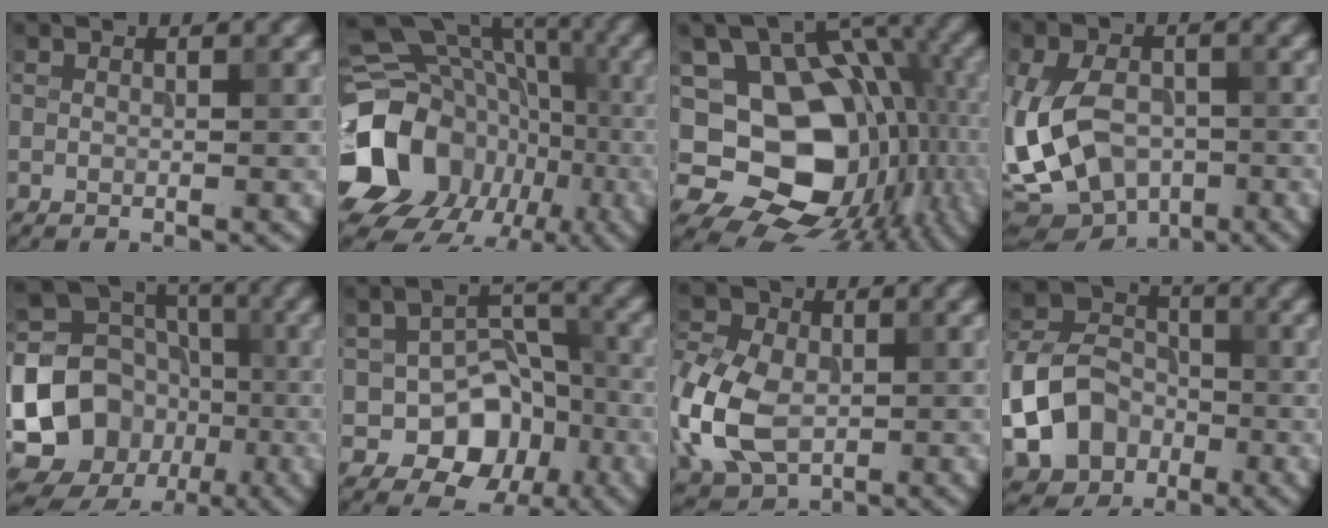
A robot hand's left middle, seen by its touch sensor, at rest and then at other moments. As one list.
[{"total": 17.6, "force": [-4.9, 14.3, 8.9], "torque": [-0.179, 0.005, -0.089]}, {"total": 14.6, "force": [-2.0, 10.8, 9.6], "torque": [-0.134, 0.002, -0.040]}, {"total": 11.8, "force": [-2.9, 7.9, 8.2], "torque": [-0.171, -0.013, -0.045]}, {"total": 17.8, "force": [-4.8, 16.0, 6.2], "torque": [-0.155, -0.004, -0.096]}, {"total": 7.7, "force": [-2.7, 5.5, 4.6], "torque": [-0.054, -0.004, -0.045]}, {"total": 10.4, "force": [-2.0, 7.3, 7.1], "torque": [-0.179, -0.010, -0.050]}, {"total": 8.4, "force": [-2.6, 6.6, 4.6], "torque": [-0.094, -0.004, -0.056]}]